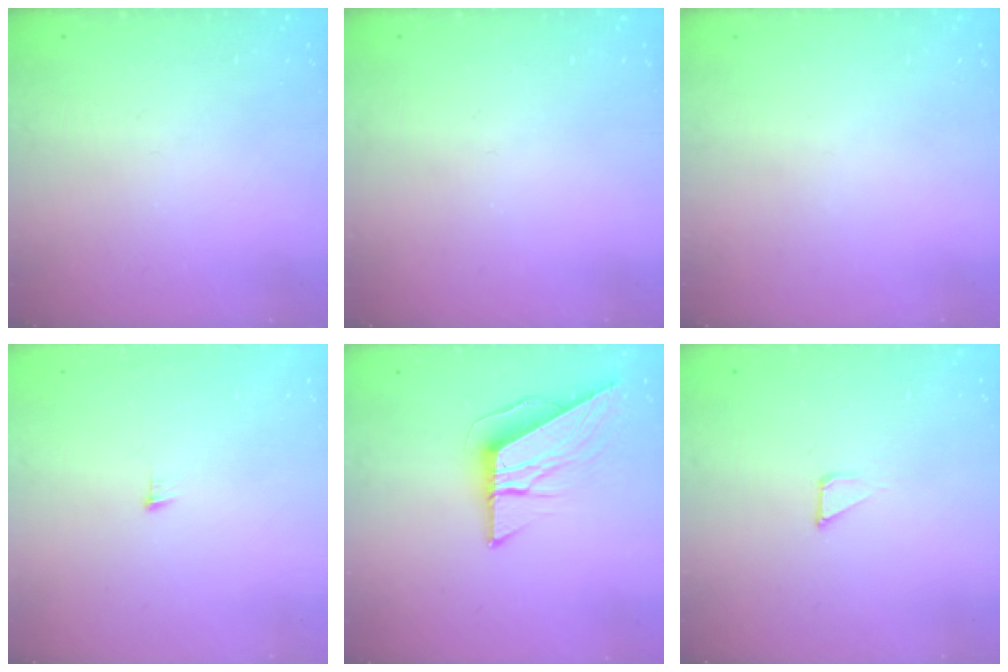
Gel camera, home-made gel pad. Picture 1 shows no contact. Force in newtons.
{"total": 0.0}
{"total": 0.0}
{"total": 3.6, "press": 3.5, "slide": 0.3}
{"total": 9.8, "press": 9.8, "slide": 0.5}
{"total": 1.3, "press": 1.3, "slide": 0.0}